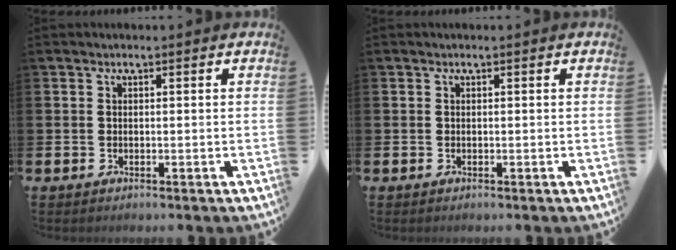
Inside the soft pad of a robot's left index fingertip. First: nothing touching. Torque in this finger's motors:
{"motor_torque": [0.00, 0.00, 0.00, 0.01]}